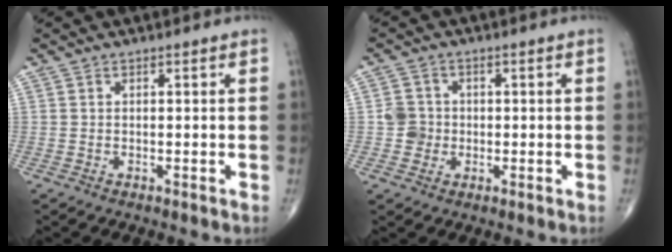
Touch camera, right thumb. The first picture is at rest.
{"total": 3.8, "force": [-0.4, 3.7, 0.9], "torque": [0.008, 0.008, -0.012]}